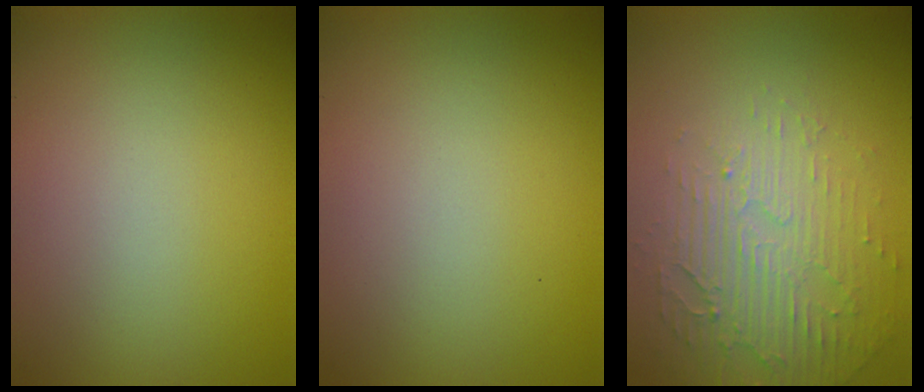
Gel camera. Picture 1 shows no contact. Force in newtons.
{"total": 0.0}
{"total": 5.7, "press": 3.3, "slide": 4.6}